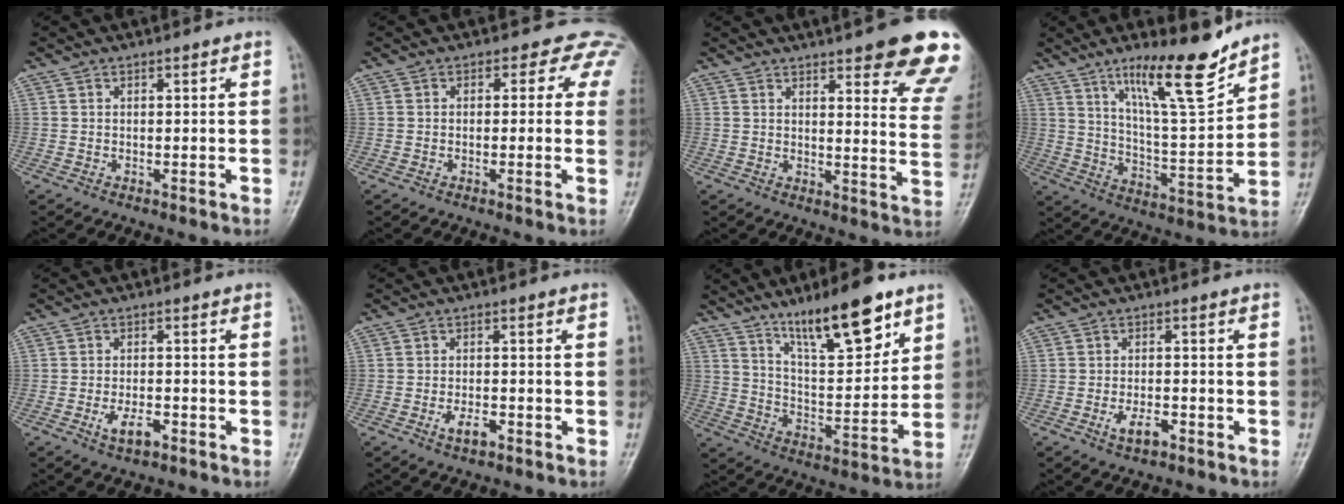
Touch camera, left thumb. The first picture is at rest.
{"total": 4.4, "force": [2.0, 3.4, 1.9], "torque": [0.011, -0.002, -0.007]}
{"total": 20.0, "force": [13.9, 4.7, 13.6], "torque": [-0.140, -0.060, 0.153]}
{"total": 15.4, "force": [10.8, 2.9, 10.6], "torque": [-0.157, -0.076, 0.189]}
{"total": 4.2, "force": [-2.3, 1.9, 3.0], "torque": [-0.054, 0.006, -0.035]}
{"total": 3.2, "force": [-1.9, 1.4, 2.2], "torque": [-0.037, 0.006, -0.030]}
{"total": 16.0, "force": [10.4, 4.5, 11.2], "torque": [-0.155, -0.061, 0.181]}
{"total": 3.7, "force": [-2.1, 1.7, 2.6], "torque": [-0.045, 0.007, -0.034]}